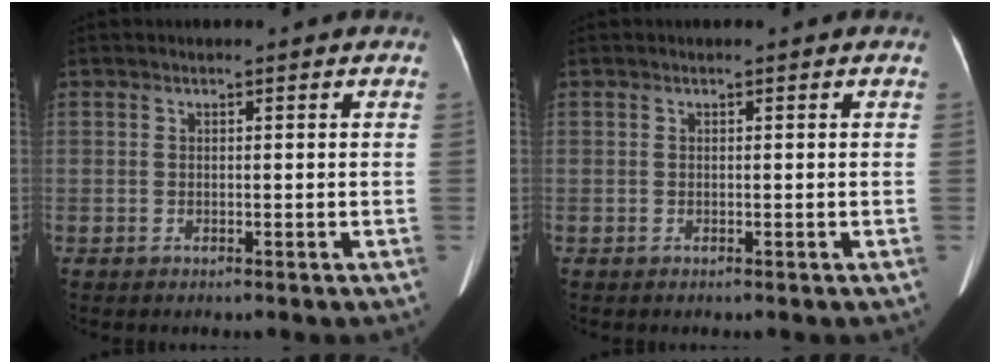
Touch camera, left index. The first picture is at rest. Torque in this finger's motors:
{"motor_torque": [0.01, -0.08, 0.09, 0.02]}